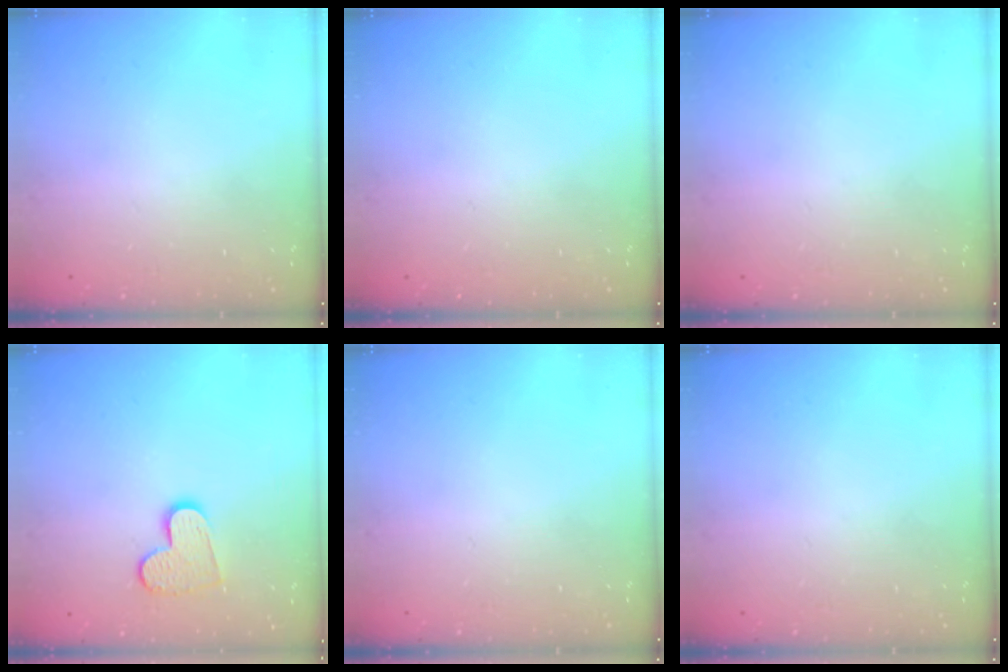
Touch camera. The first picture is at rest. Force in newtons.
{"total": 0.0}
{"total": 0.0}
{"total": 10.3, "press": 10.3, "slide": 0.8}
{"total": 0.0}
{"total": 0.0}